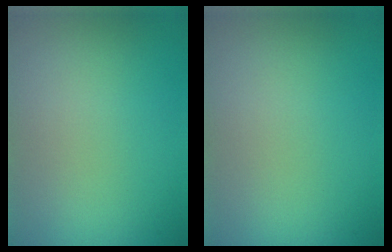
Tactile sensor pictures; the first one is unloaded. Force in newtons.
{"total": 0.0}